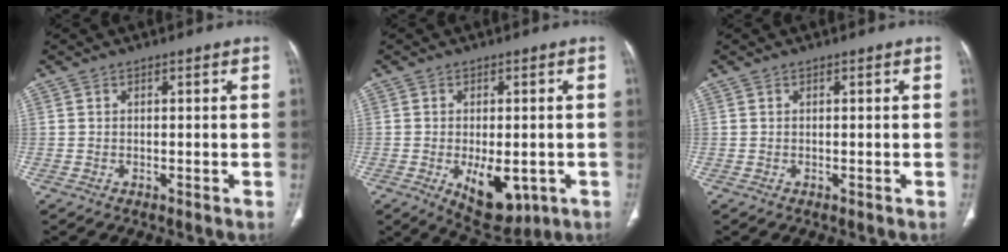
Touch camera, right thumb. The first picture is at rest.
{"total": 9.8, "force": [-2.8, 5.2, 7.8], "torque": [-0.095, -0.009, -0.025]}
{"total": 0.0}